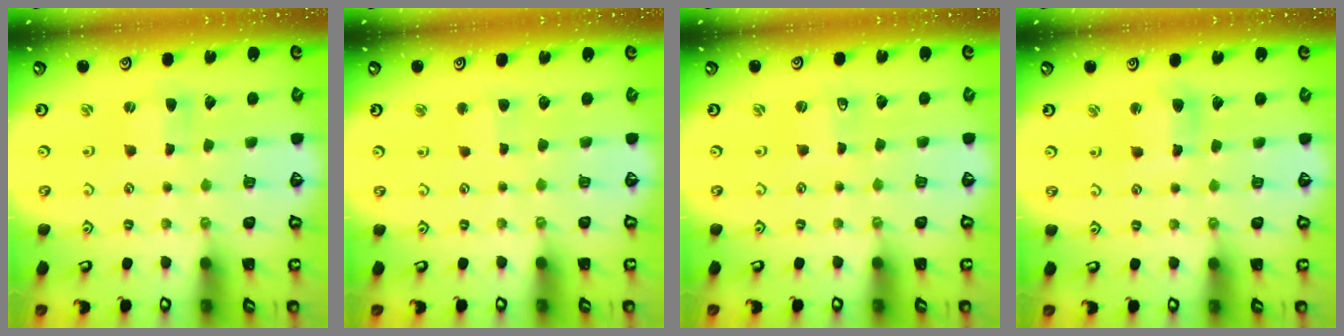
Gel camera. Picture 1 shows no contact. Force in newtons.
{"total": 2.8, "press": 2.8, "slide": 0.3}
{"total": 0.7, "press": 0.7, "slide": 0.0}
{"total": 6.1, "press": 6.0, "slide": 0.9}